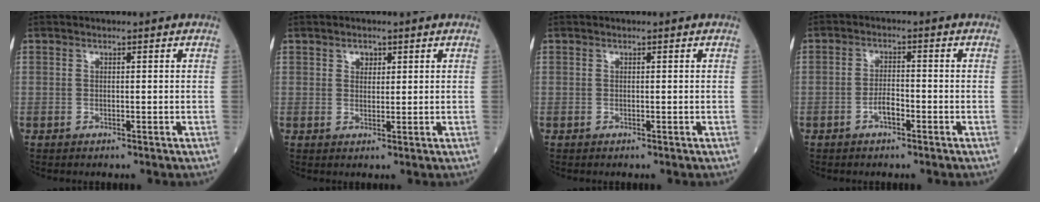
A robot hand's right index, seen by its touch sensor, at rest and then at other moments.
{"total": 1.6, "force": [1.0, 1.1, 0.8], "torque": [-0.010, 0.001, 0.015]}
{"total": 0.0}
{"total": 2.7, "force": [-1.4, 0.8, 2.1], "torque": [-0.034, 0.004, -0.028]}